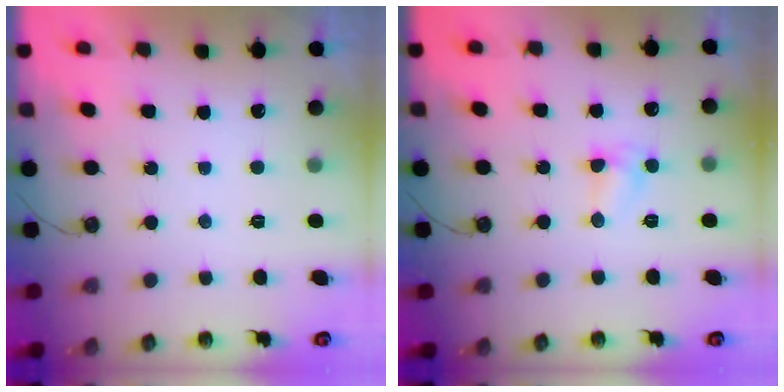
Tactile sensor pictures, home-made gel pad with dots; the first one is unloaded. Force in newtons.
{"total": 6.3, "press": 6.3, "slide": 0.7}